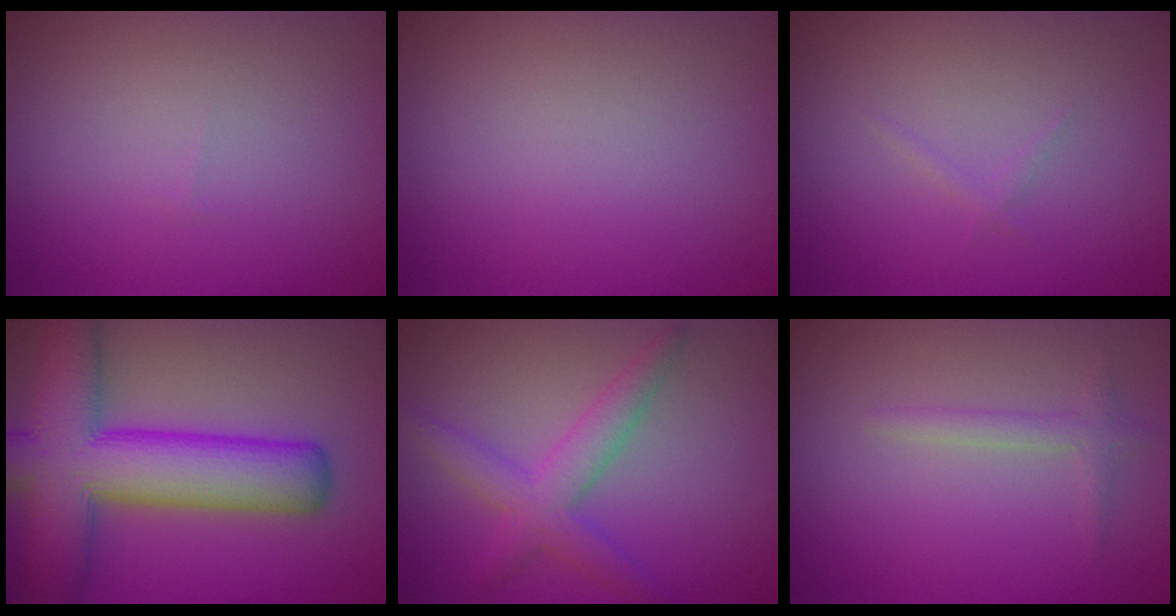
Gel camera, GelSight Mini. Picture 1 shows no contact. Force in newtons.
{"total": 0.0}
{"total": 0.5, "press": 0.5, "slide": 0.1}
{"total": 11.3, "press": 11.3, "slide": 0.5}
{"total": 3.7, "press": 3.7, "slide": 0.1}
{"total": 1.3, "press": 1.3, "slide": 0.0}